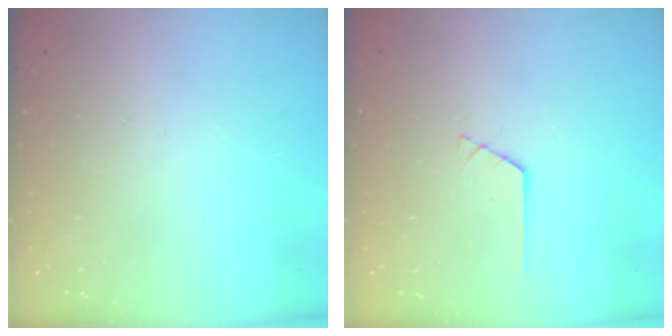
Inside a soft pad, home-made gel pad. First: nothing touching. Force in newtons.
{"total": 0.7, "press": 0.7, "slide": 0.1}